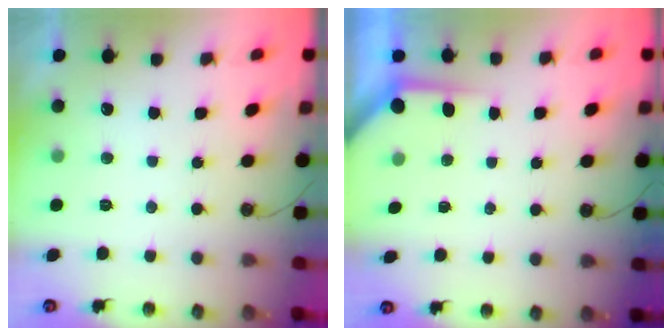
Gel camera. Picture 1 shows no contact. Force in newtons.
{"total": 3.4, "press": 3.3, "slide": 0.3}